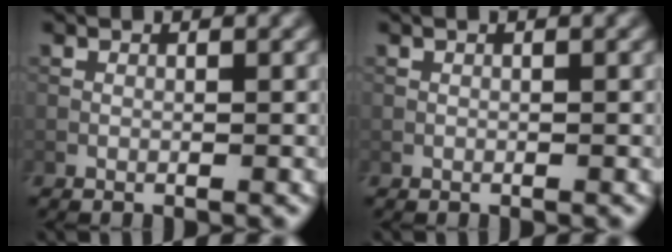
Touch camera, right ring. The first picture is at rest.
{"total": 0.0}